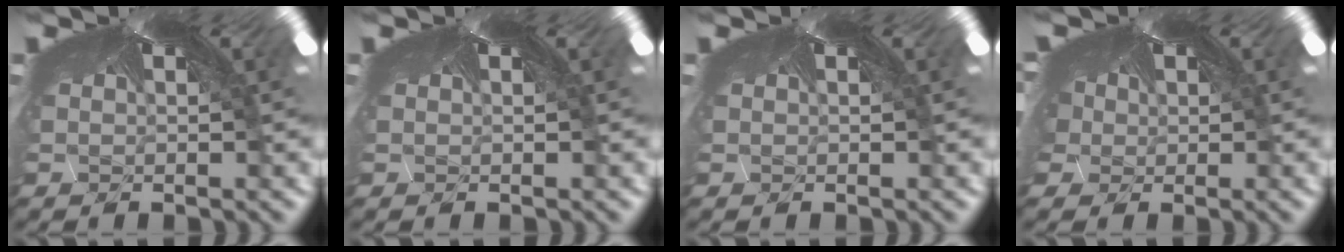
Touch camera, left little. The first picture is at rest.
{"total": 0.0}
{"total": 0.0}
{"total": 3.2, "force": [-2.3, 1.1, 1.9], "torque": [-0.048, -0.012, -0.021]}